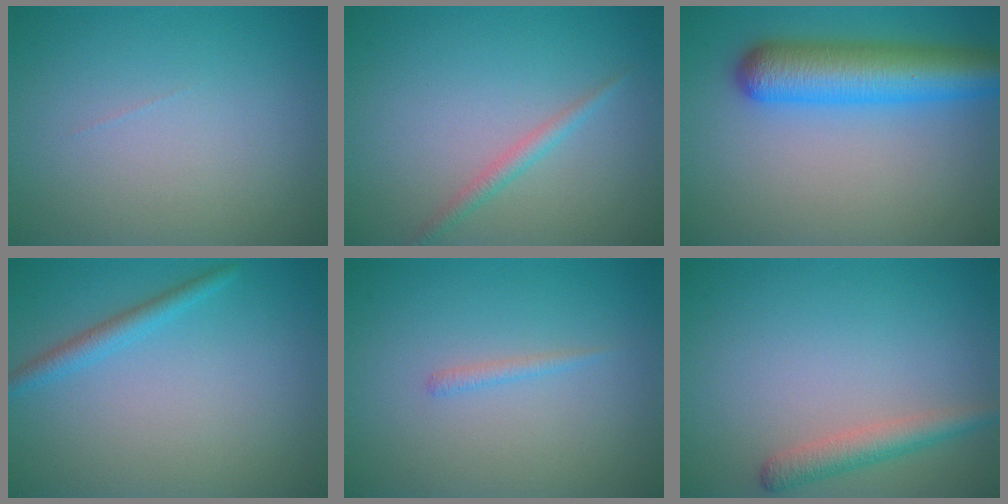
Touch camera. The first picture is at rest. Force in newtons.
{"total": 1.4, "press": 1.4, "slide": 0.1}
{"total": 7.5, "press": 7.5, "slide": 0.2}
{"total": 1.8, "press": 1.8, "slide": 0.1}
{"total": 0.8, "press": 0.8, "slide": 0.1}
{"total": 2.4, "press": 2.4, "slide": 0.1}